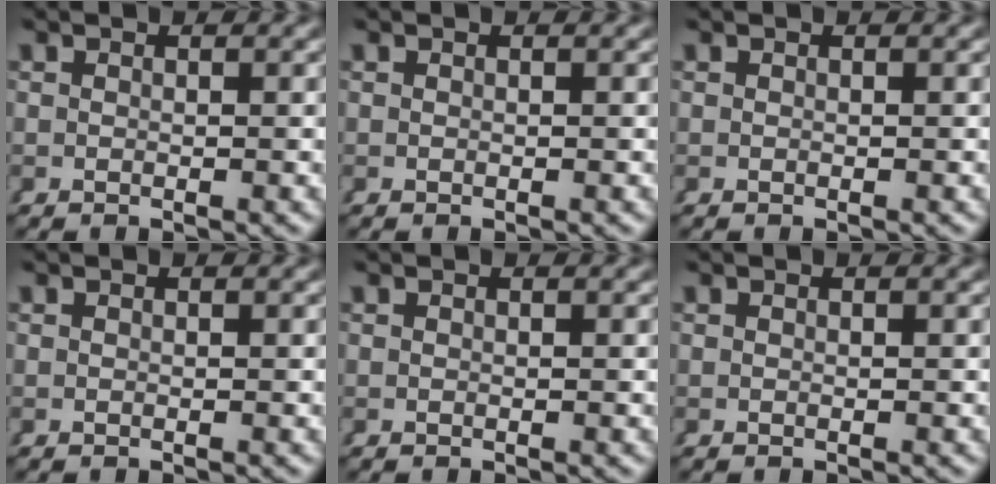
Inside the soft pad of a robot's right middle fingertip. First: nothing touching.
{"total": 0.0}
{"total": 0.0}
{"total": 0.0}
{"total": 0.0}
{"total": 0.0}